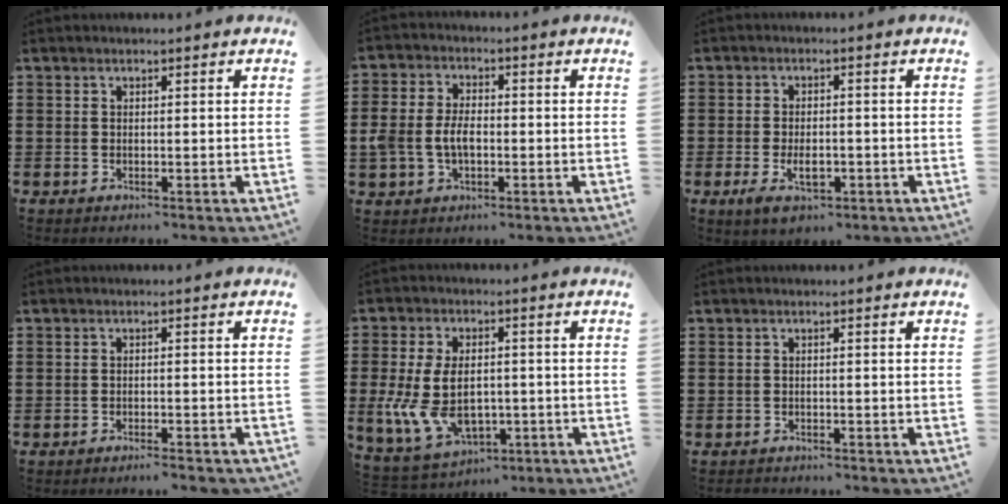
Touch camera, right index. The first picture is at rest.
{"total": 5.2, "force": [-0.9, 3.4, 3.9], "torque": [-0.099, -0.001, -0.023]}
{"total": 4.4, "force": [-1.6, 2.3, 3.4], "torque": [-0.062, -0.003, -0.034]}
{"total": 1.5, "force": [-1.5, 0.0, 0.3], "torque": [-0.009, 0.003, -0.030]}
{"total": 11.0, "force": [-1.6, 6.7, 8.5], "torque": [-0.200, 0.003, -0.029]}
{"total": 1.0, "force": [-1.0, 0.1, -0.2], "torque": [0.001, 0.002, -0.022]}